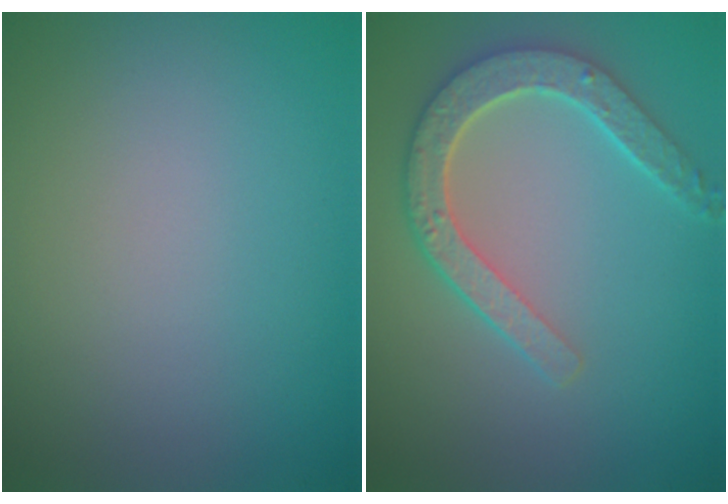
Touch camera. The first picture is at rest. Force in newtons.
{"total": 4.7, "press": 3.7, "slide": 2.8}